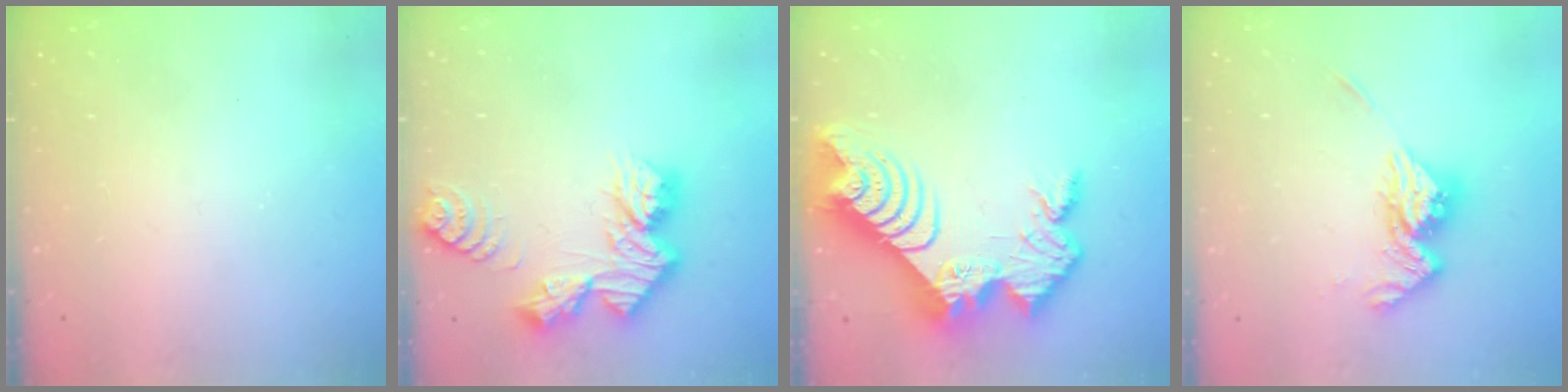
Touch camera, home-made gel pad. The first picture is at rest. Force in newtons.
{"total": 12.8, "press": 12.7, "slide": 1.1}
{"total": 17.2, "press": 17.2, "slide": 1.2}
{"total": 12.3, "press": 12.3, "slide": 1.3}